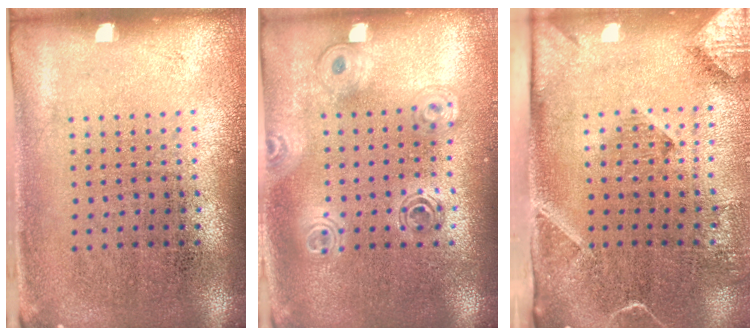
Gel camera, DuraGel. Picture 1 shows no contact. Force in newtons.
{"total": 1.5, "press": 1.4, "slide": 0.7}
{"total": 2.9, "press": 2.1, "slide": 2.0}